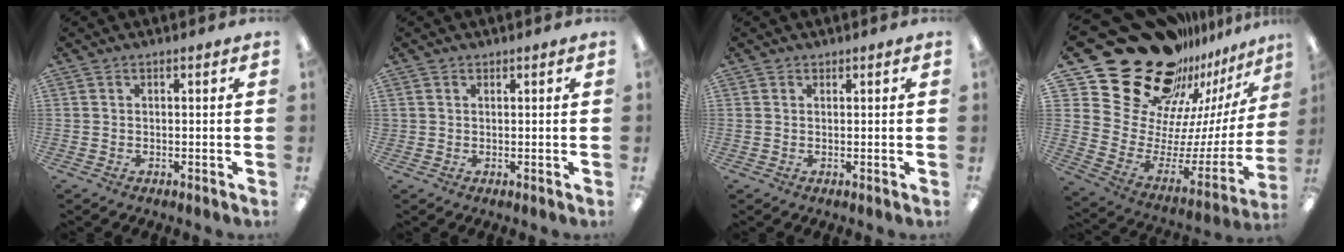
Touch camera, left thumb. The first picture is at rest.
{"total": 0.8, "force": [0.5, 0.6, -0.1], "torque": [0.002, 0.002, 0.010]}
{"total": 0.6, "force": [0.5, 0.2, 0.0], "torque": [0.001, 0.001, 0.010]}
{"total": 30.2, "force": [21.8, 15.4, 14.1], "torque": [-0.212, -0.189, 0.436]}